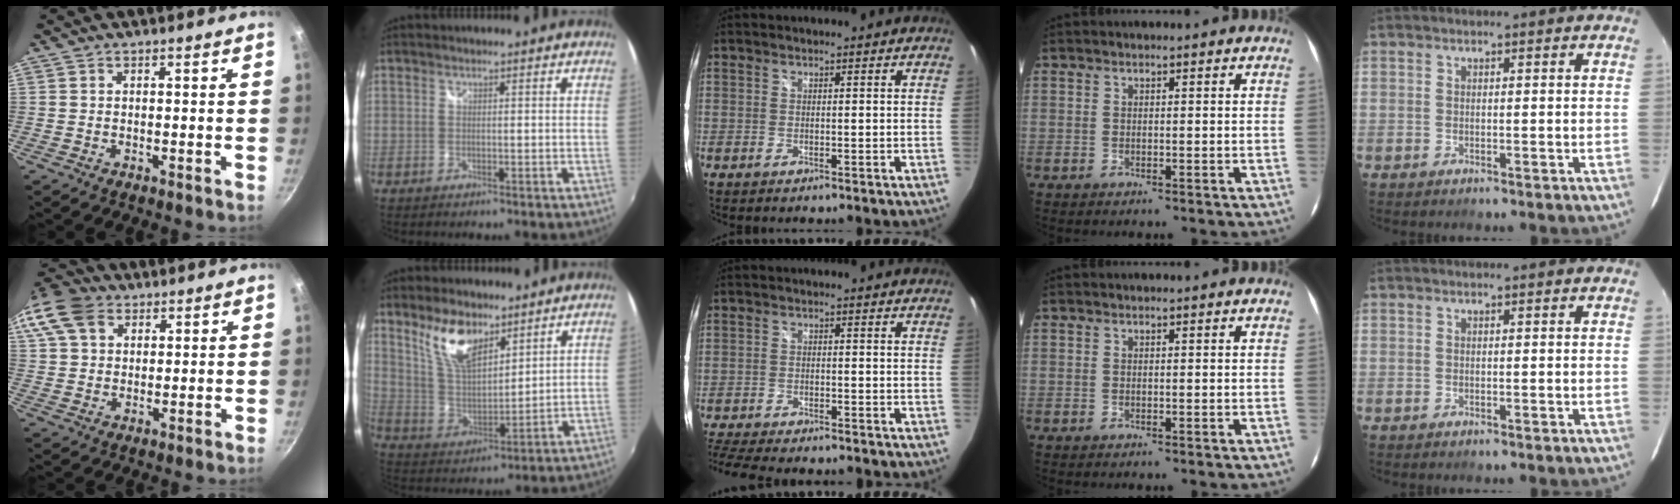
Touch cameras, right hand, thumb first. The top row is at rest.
{"thumb": {"total": 16.6, "force": [7.2, 12.1, 8.7], "torque": [-0.198, 0.030, 0.127]}, "index": {"total": 11.2, "force": [7.5, 4.9, 6.7], "torque": [-0.127, 0.006, 0.150]}, "middle": {"total": 11.1, "force": [-9.8, 2.1, 4.7], "torque": [-0.119, -0.024, -0.164]}}